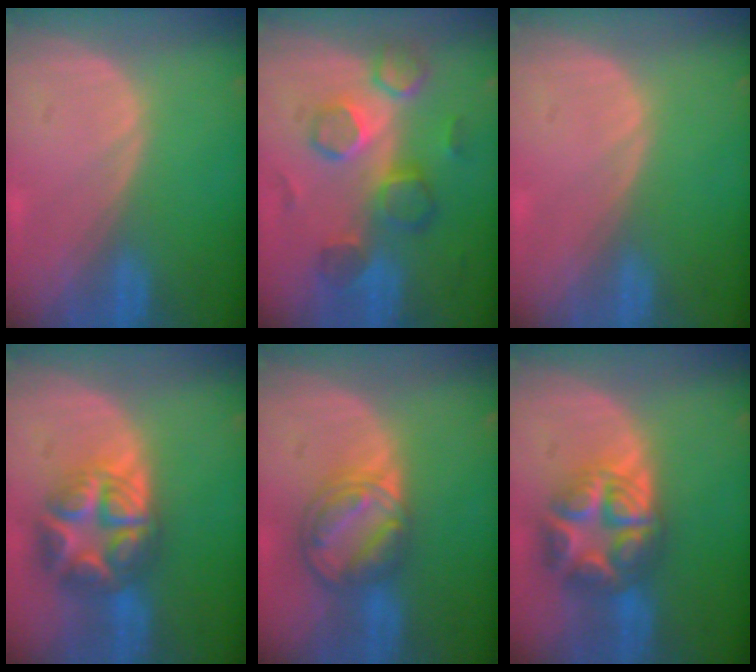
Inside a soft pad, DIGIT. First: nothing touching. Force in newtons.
{"total": 8.7, "press": 8.4, "slide": 2.3}
{"total": 0.0}
{"total": 8.9, "press": 8.9, "slide": 0.5}
{"total": 8.2, "press": 7.0, "slide": 4.3}
{"total": 8.9, "press": 8.9, "slide": 0.5}